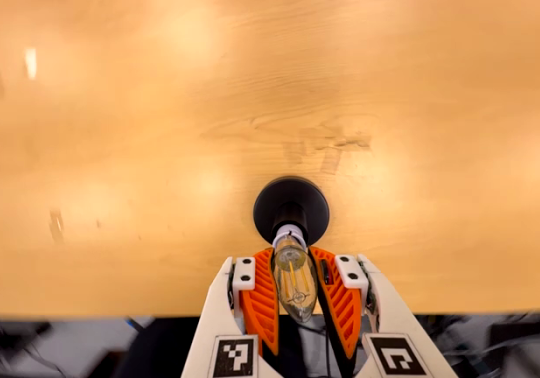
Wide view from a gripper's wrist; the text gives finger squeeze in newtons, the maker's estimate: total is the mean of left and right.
{"total": 21.8, "left": 21.6, "right": 21.9}